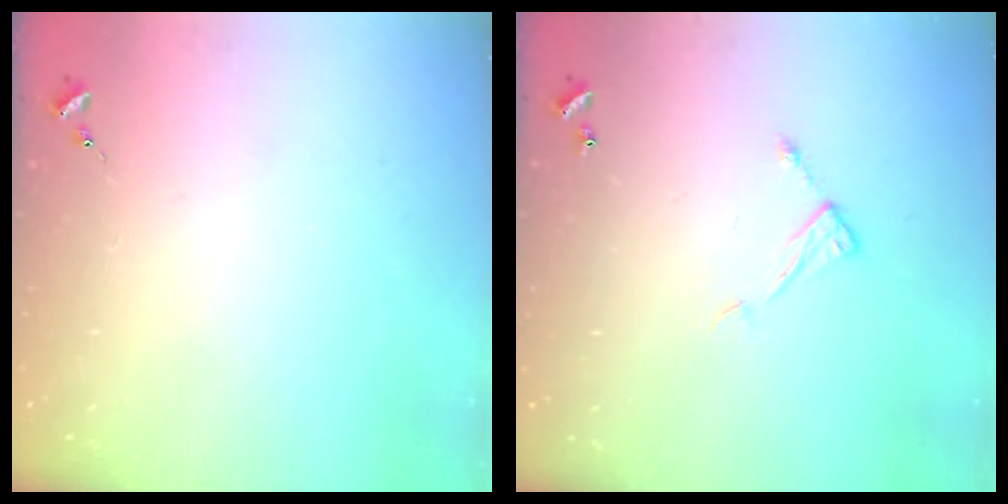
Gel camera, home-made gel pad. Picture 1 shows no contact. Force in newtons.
{"total": 6.5, "press": 6.5, "slide": 0.3}